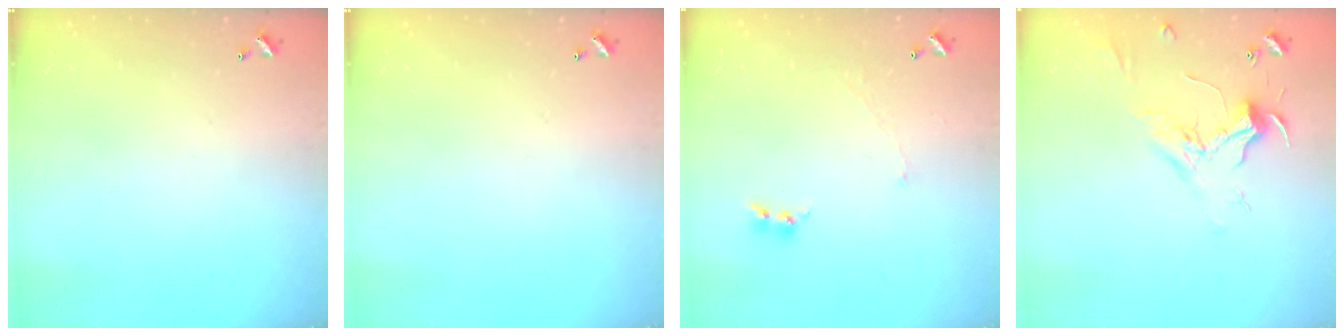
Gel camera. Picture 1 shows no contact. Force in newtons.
{"total": 0.0}
{"total": 2.0, "press": 1.9, "slide": 0.7}
{"total": 2.4, "press": 2.3, "slide": 0.8}